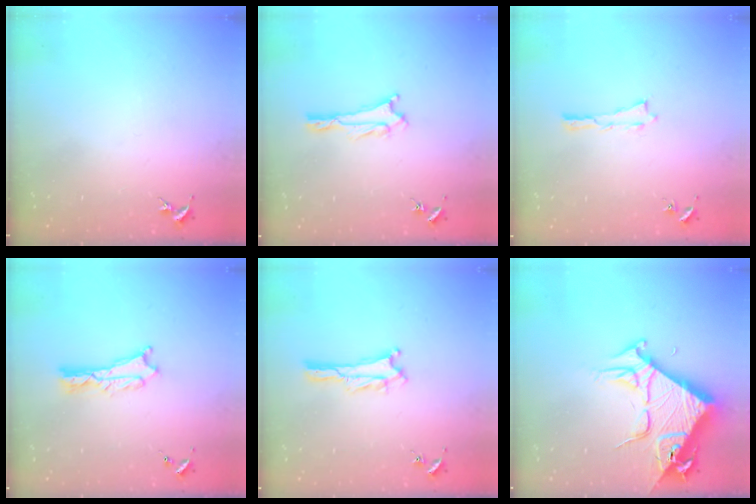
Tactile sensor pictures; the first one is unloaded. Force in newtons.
{"total": 0.7, "press": 0.7, "slide": 0.1}
{"total": 0.0}
{"total": 1.8, "press": 1.7, "slide": 0.2}
{"total": 1.3, "press": 1.3, "slide": 0.4}
{"total": 9.2, "press": 9.2, "slide": 0.9}